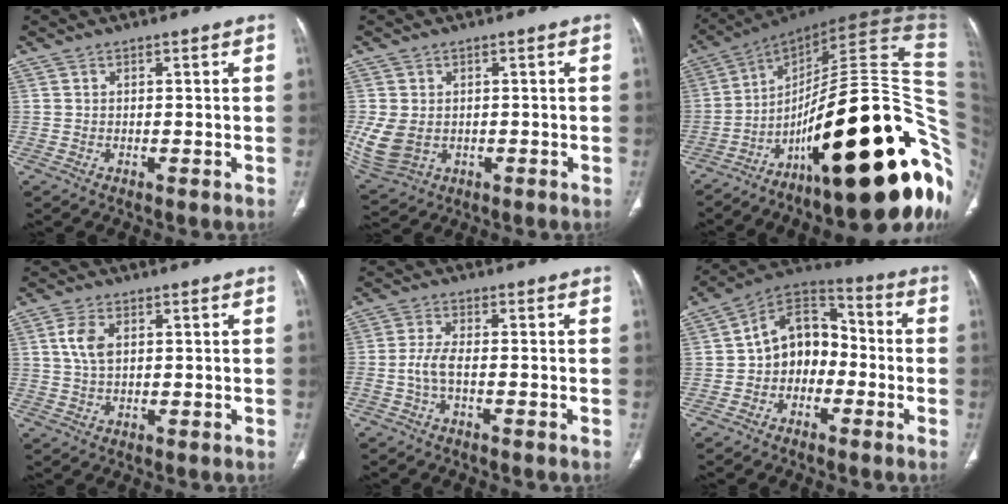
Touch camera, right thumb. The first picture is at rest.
{"total": 7.7, "force": [-0.5, 6.0, 4.7], "torque": [-0.106, -0.004, 0.007]}
{"total": 43.2, "force": [-10.2, 13.6, 39.7], "torque": [-0.469, 0.078, -0.154]}
{"total": 4.6, "force": [1.2, 2.6, 3.6], "torque": [-0.081, 0.003, 0.023]}
{"total": 3.6, "force": [-1.2, 1.1, 3.2], "torque": [-0.079, 0.008, -0.029]}
{"total": 11.7, "force": [-1.8, 9.0, 7.3], "torque": [-0.078, 0.047, -0.049]}